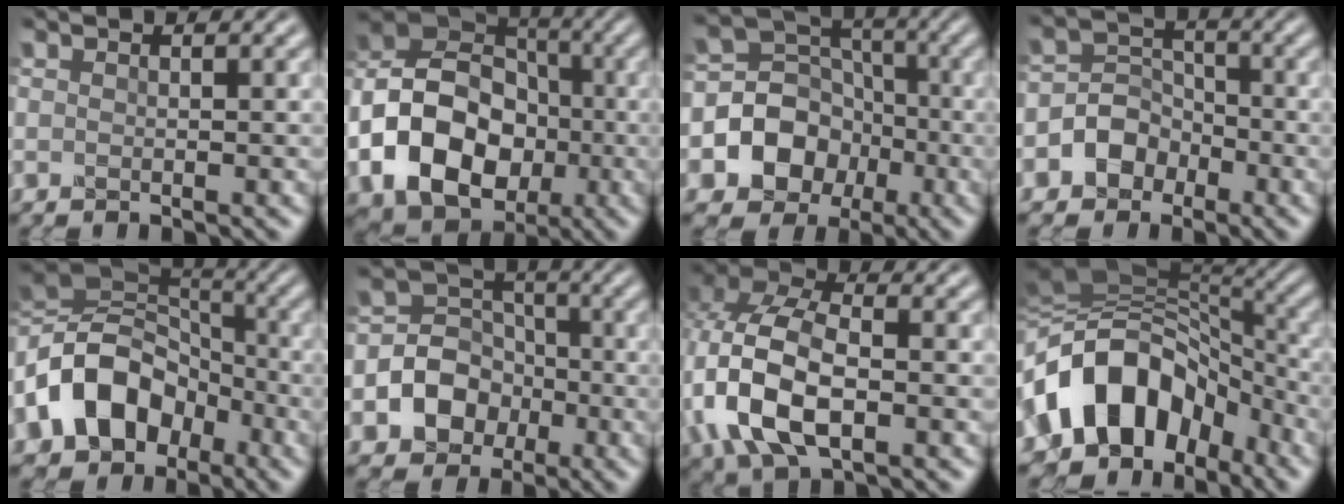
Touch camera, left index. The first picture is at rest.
{"total": 11.6, "force": [-3.1, 9.0, 6.6], "torque": [-0.131, -0.001, -0.069]}
{"total": 7.5, "force": [-2.2, 6.7, 2.6], "torque": [-0.047, 0.014, -0.065]}
{"total": 2.8, "force": [-1.6, 2.3, 0.4], "torque": [-0.009, 0.010, -0.036]}
{"total": 10.1, "force": [-3.6, 7.8, 5.3], "torque": [-0.119, 0.007, -0.083]}
{"total": 5.0, "force": [-1.7, 4.4, 1.7], "torque": [-0.021, 0.008, -0.048]}
{"total": 8.5, "force": [-1.4, 5.2, 6.6], "torque": [-0.161, 0.005, -0.040]}
{"total": 11.3, "force": [-4.0, 8.0, 6.8], "torque": [-0.115, 0.025, -0.089]}